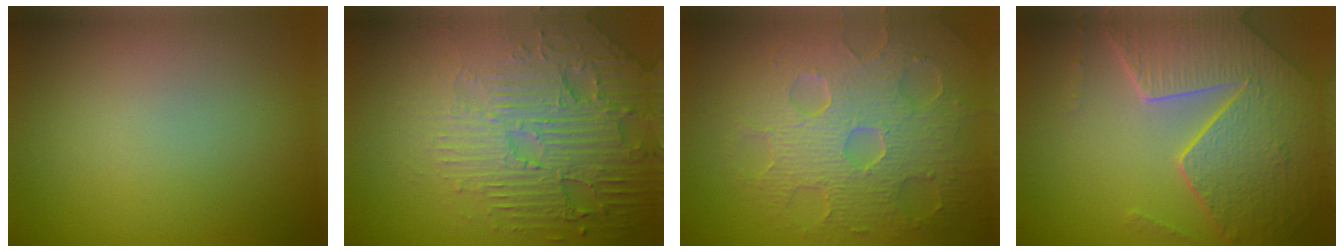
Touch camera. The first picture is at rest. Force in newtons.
{"total": 7.1, "press": 5.5, "slide": 4.6}
{"total": 8.8, "press": 6.3, "slide": 6.1}
{"total": 8.1, "press": 5.7, "slide": 5.7}